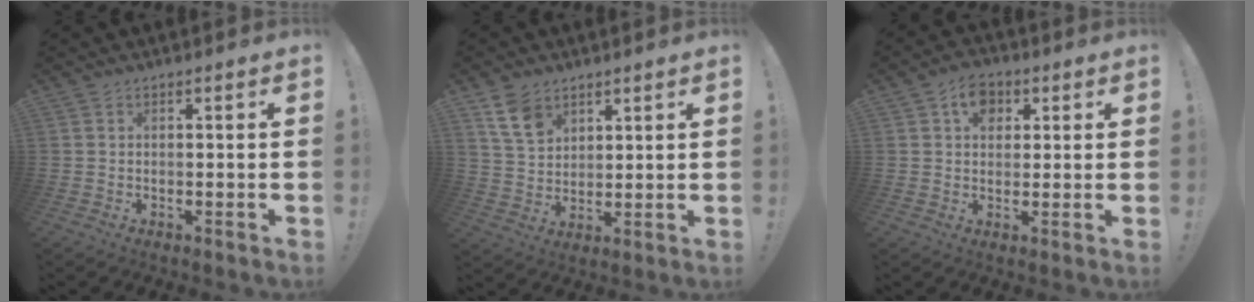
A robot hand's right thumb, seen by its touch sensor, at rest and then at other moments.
{"total": 10.0, "force": [6.2, 6.6, 4.3], "torque": [-0.077, -0.026, 0.124]}
{"total": 7.4, "force": [3.0, 5.8, 3.6], "torque": [-0.058, 0.001, 0.055]}